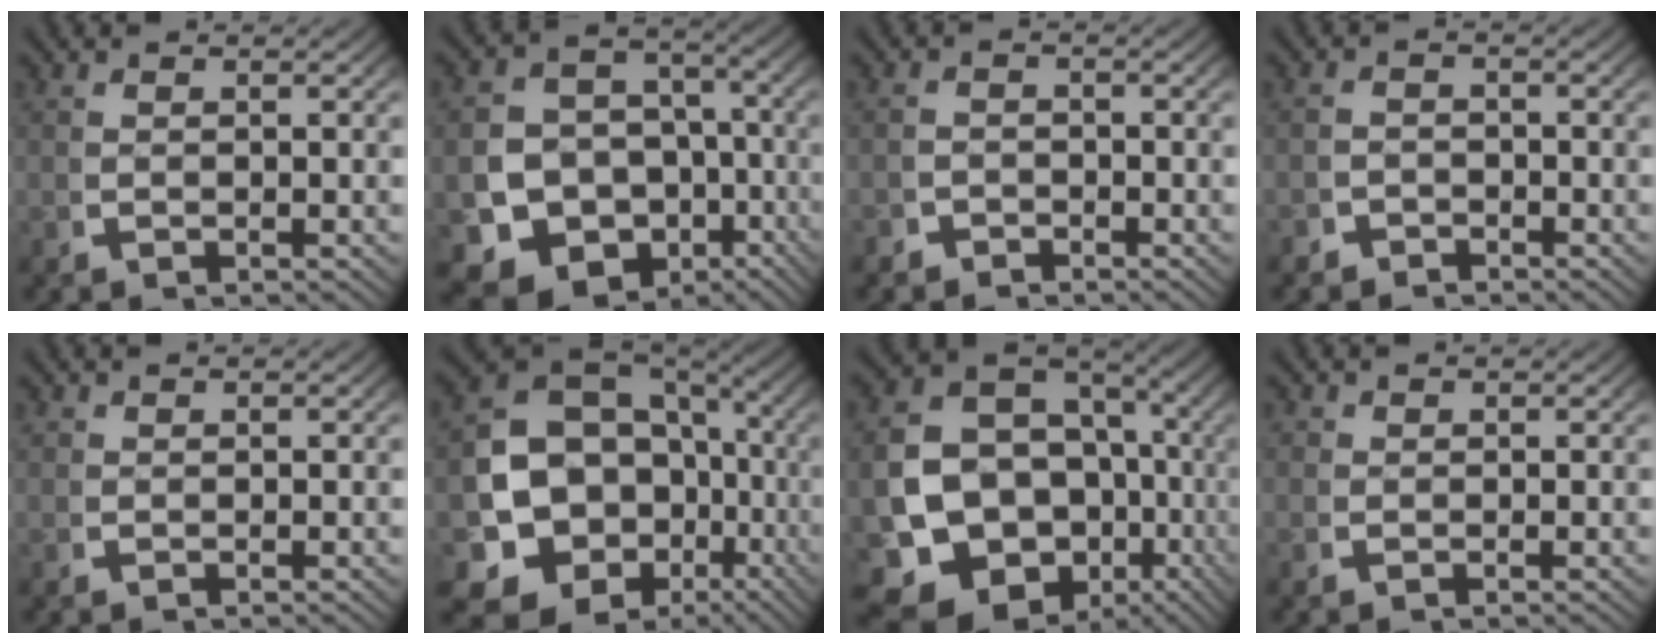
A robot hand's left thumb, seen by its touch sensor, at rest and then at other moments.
{"total": 18.4, "force": [-7.5, 14.8, 7.9], "torque": [-0.193, -0.103, -0.101]}
{"total": 2.0, "force": [-1.7, 0.9, 0.0], "torque": [0.003, -0.014, -0.030]}
{"total": 2.3, "force": [-2.0, 1.0, 0.0], "torque": [0.003, -0.014, -0.034]}
{"total": 0.6, "force": [0.4, 0.4, 0.1], "torque": [-0.006, -0.007, 0.012]}
{"total": 17.5, "force": [-4.9, 13.3, 10.3], "torque": [-0.222, -0.079, -0.058]}
{"total": 20.0, "force": [-4.4, 15.8, 11.5], "torque": [-0.270, -0.099, -0.050]}
{"total": 1.0, "force": [0.3, 1.0, 0.2], "torque": [-0.007, -0.008, 0.005]}